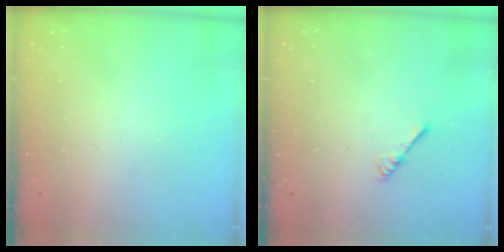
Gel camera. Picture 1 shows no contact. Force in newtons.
{"total": 1.8, "press": 1.7, "slide": 0.4}